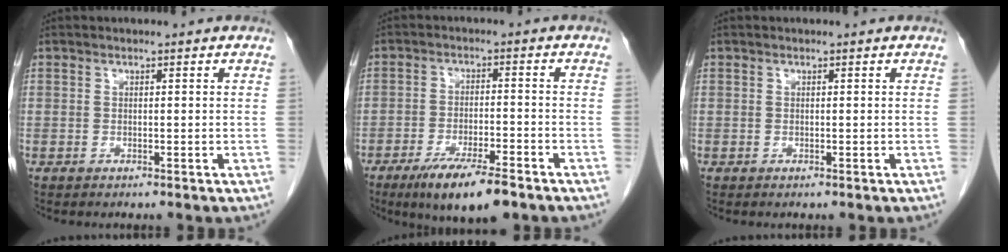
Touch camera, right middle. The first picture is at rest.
{"total": 9.8, "force": [-6.8, 1.7, 6.9], "torque": [-0.117, -0.018, -0.110]}
{"total": 0.0}